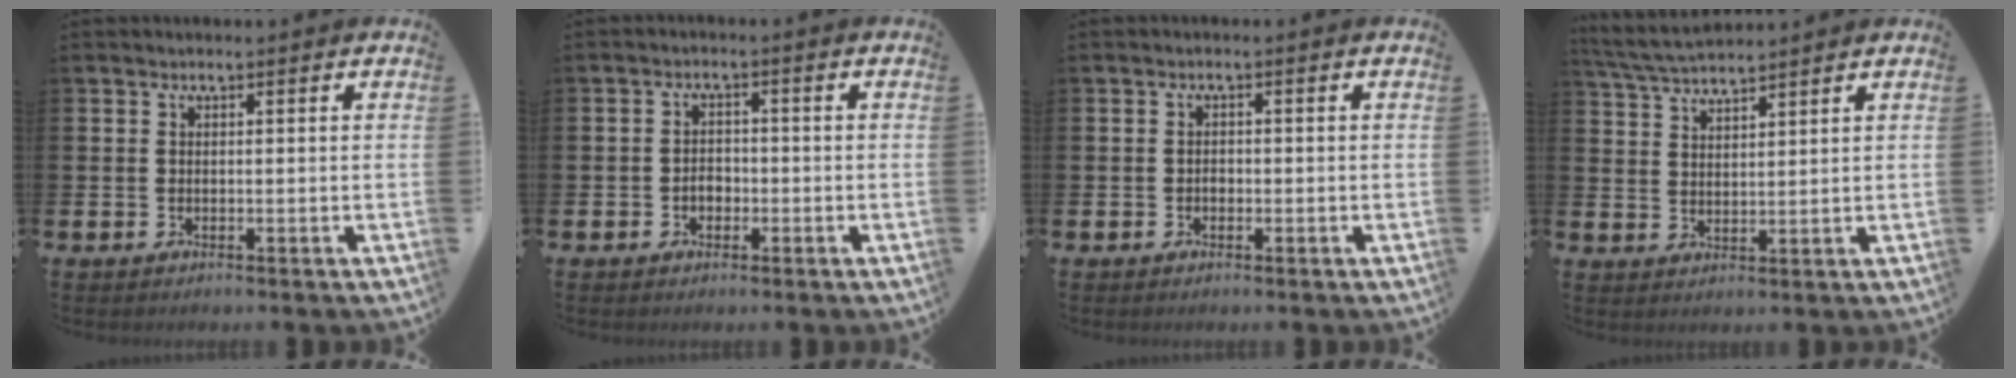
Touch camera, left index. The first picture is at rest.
{"total": 2.2, "force": [-0.9, 1.7, 1.2], "torque": [-0.015, 0.001, -0.021]}
{"total": 1.0, "force": [-0.4, 0.7, 0.5], "torque": [-0.009, 0.003, -0.009]}
{"total": 4.6, "force": [4.5, 0.4, 1.2], "torque": [-0.044, -0.018, 0.082]}